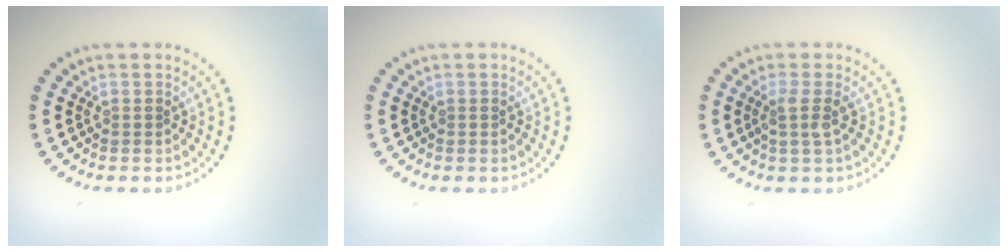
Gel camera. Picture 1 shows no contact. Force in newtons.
{"total": 0.0}
{"total": 1.7, "press": 1.2, "slide": 1.2}